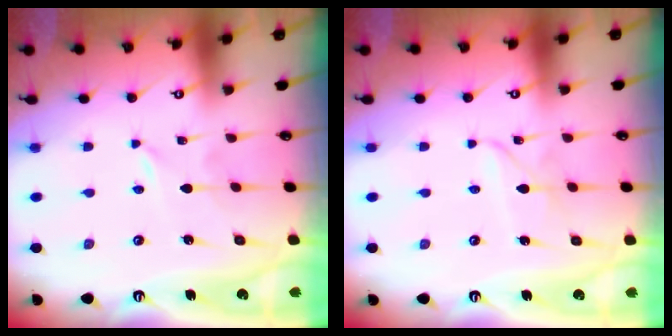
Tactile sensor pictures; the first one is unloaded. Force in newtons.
{"total": 2.5, "press": 2.5, "slide": 0.2}